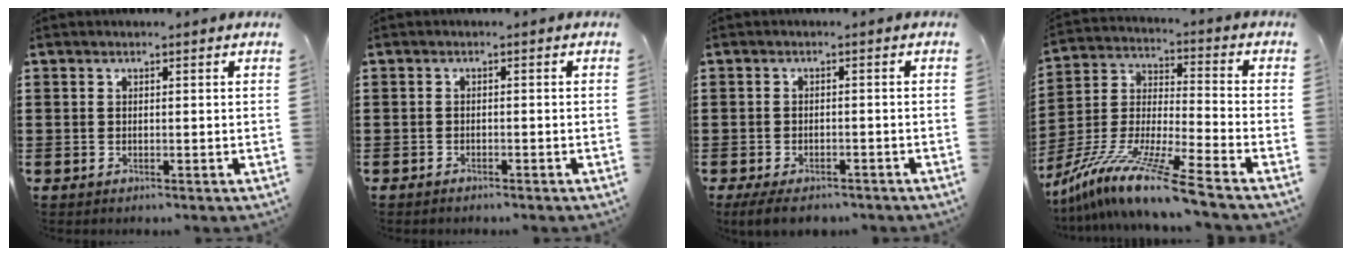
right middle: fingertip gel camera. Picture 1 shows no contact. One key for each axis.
{"total": 1.0, "fx": -1.0, "fy": 0.1, "fz": 0.1, "tx": -0.004, "ty": -0.001, "tz": -0.021}
{"total": 2.9, "fx": -2.6, "fy": 0.7, "fz": 1.1, "tx": -0.028, "ty": -0.002, "tz": -0.053}
{"total": 12.5, "fx": -10.4, "fy": -1.0, "fz": 6.8, "tx": -0.146, "ty": -0.009, "tz": -0.209}